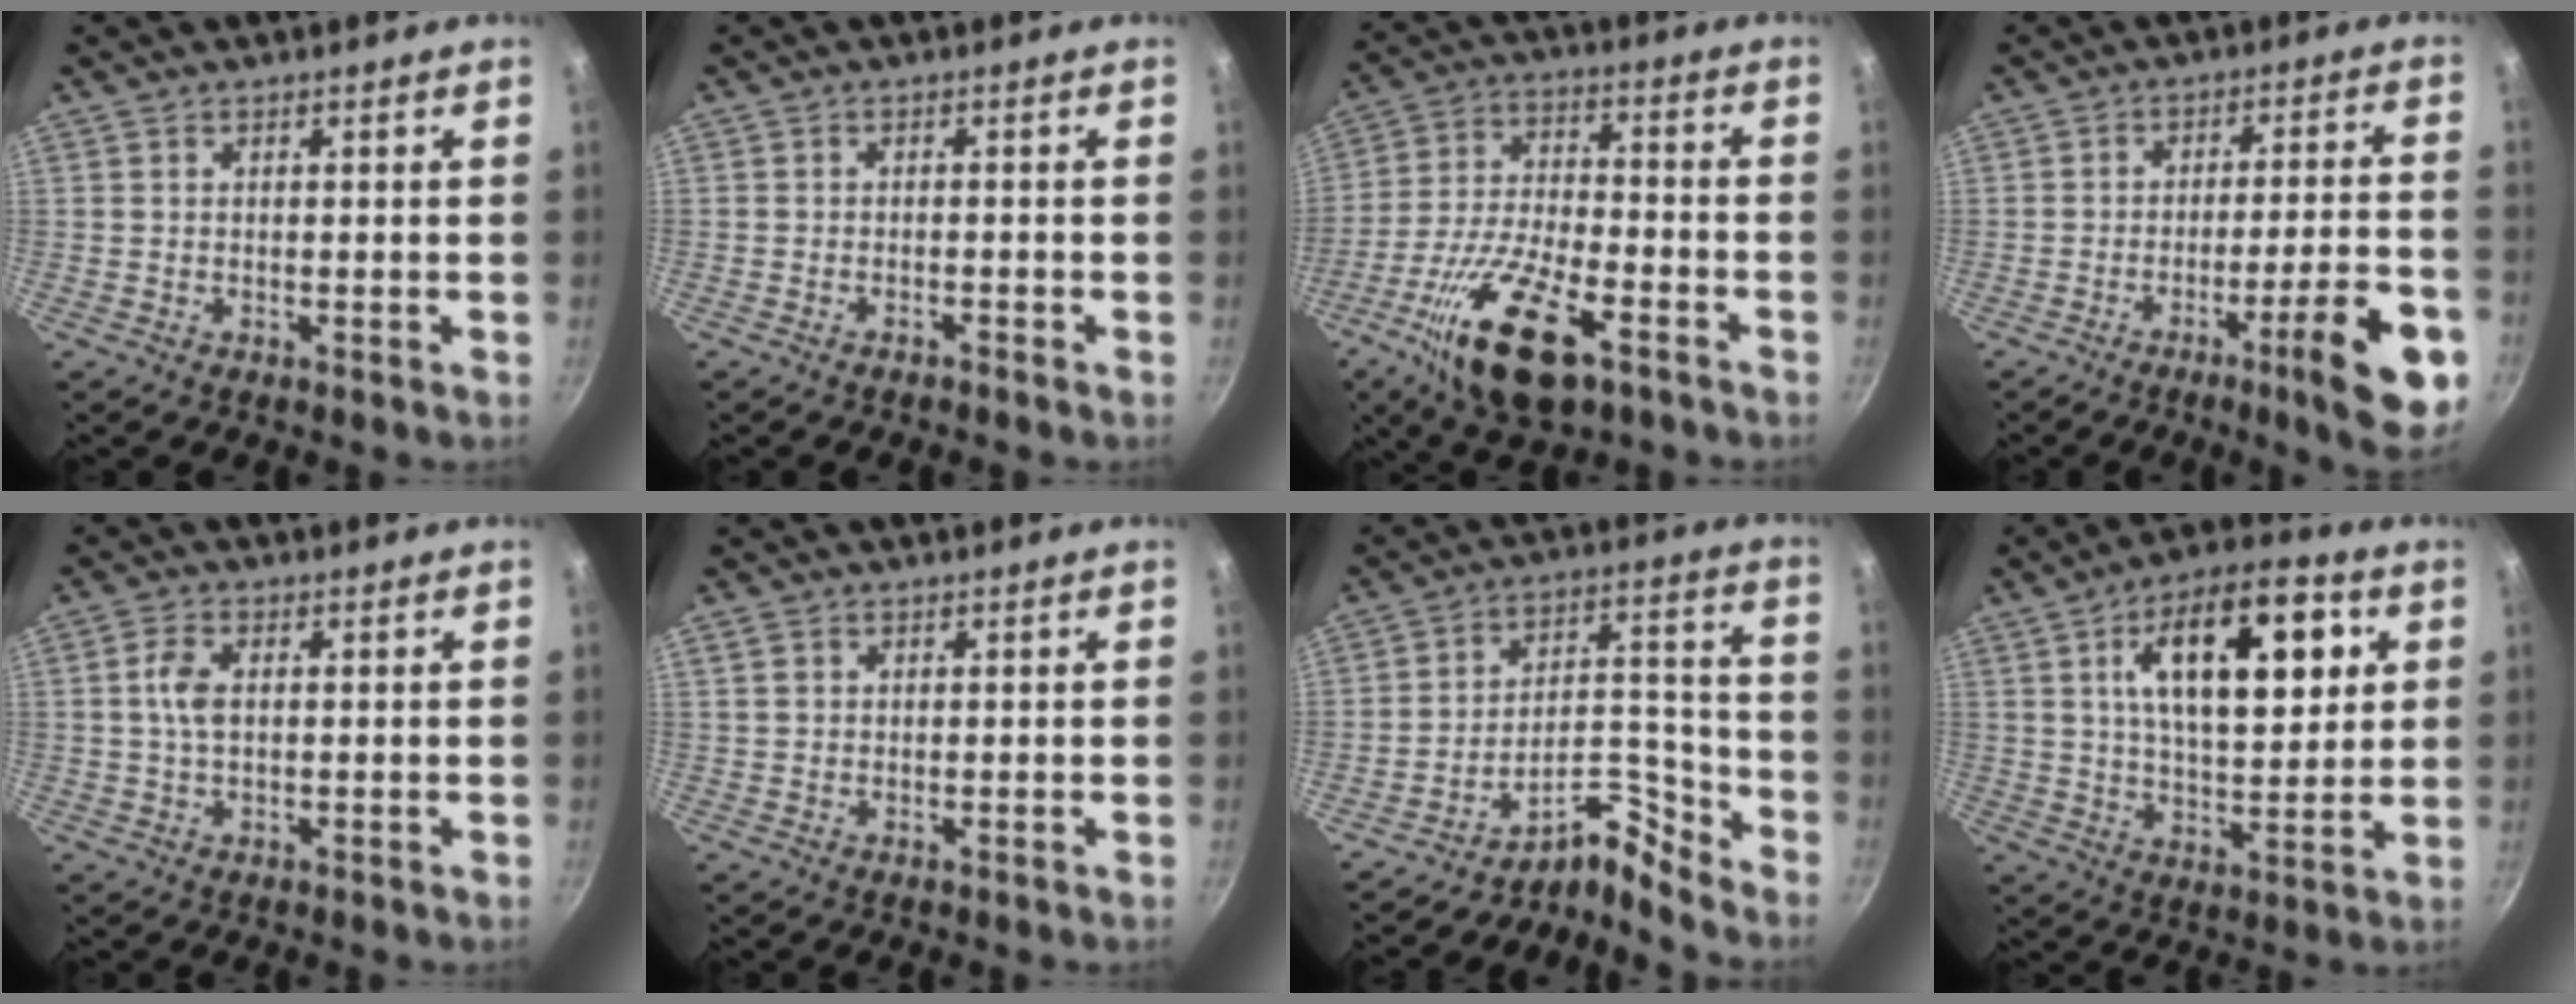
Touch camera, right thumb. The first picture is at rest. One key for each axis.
{"total": 1.0, "fx": -1.0, "fy": 0.2, "fz": 0.2, "tx": -0.011, "ty": 0.014, "tz": -0.016}
{"total": 17.8, "fx": -9.1, "fy": 7.2, "fz": 13.4, "tx": -0.243, "ty": 0.026, "tz": -0.168}
{"total": 14.0, "fx": -6.4, "fy": 2.3, "fz": 12.2, "tx": -0.156, "ty": 0.036, "tz": -0.088}
{"total": 4.5, "fx": 0.8, "fy": 2.6, "fz": 3.6, "tx": -0.072, "ty": 0.006, "tz": 0.013}
{"total": 1.9, "fx": 1.0, "fy": 1.3, "fz": 0.8, "tx": -0.013, "ty": 0.001, "tz": 0.019}
{"total": 8.9, "fx": -8.6, "fy": 1.7, "fz": 1.7, "tx": -0.002, "ty": 0.112, "tz": -0.163}
{"total": 19.4, "fx": 6.0, "fy": 9.2, "fz": 16.0, "tx": -0.216, "ty": -0.011, "tz": 0.089}